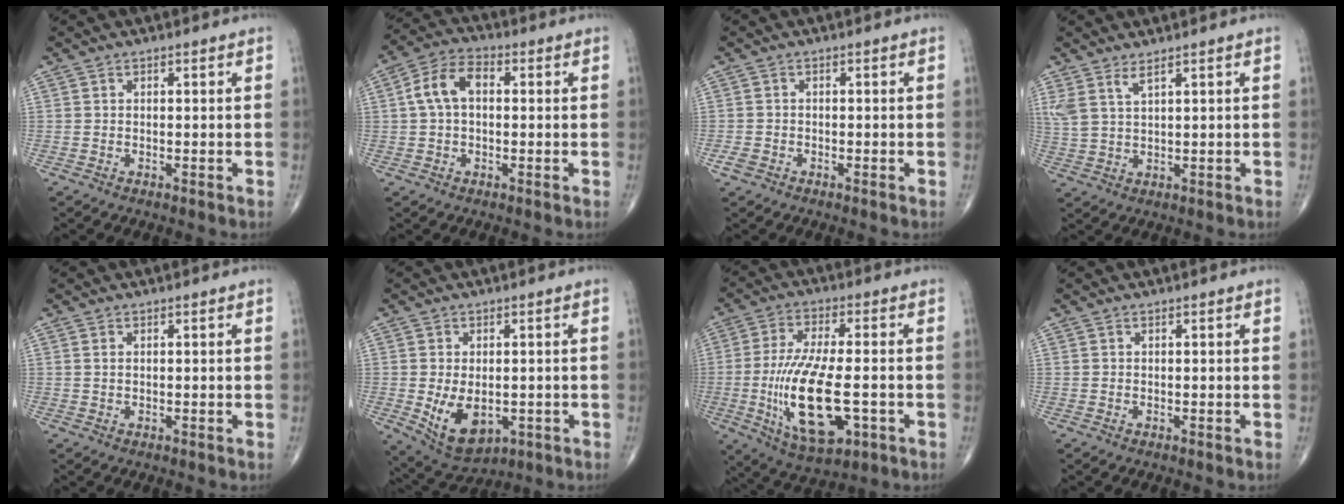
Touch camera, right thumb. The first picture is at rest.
{"total": 7.7, "force": [0.9, 4.8, 6.0], "torque": [-0.115, 0.028, 0.010]}
{"total": 1.7, "force": [-1.0, 1.1, 0.8], "torque": [-0.018, 0.001, -0.019]}
{"total": 4.2, "force": [2.8, 1.1, 3.0], "torque": [-0.072, -0.013, 0.066]}
{"total": 0.6, "force": [0.3, 0.3, 0.4], "torque": [-0.011, 0.004, 0.006]}
{"total": 9.4, "force": [-1.7, 5.8, 7.2], "torque": [-0.109, -0.011, -0.009]}
{"total": 17.3, "force": [-3.5, 6.7, 15.5], "torque": [-0.301, -0.004, -0.049]}
{"total": 0.0}